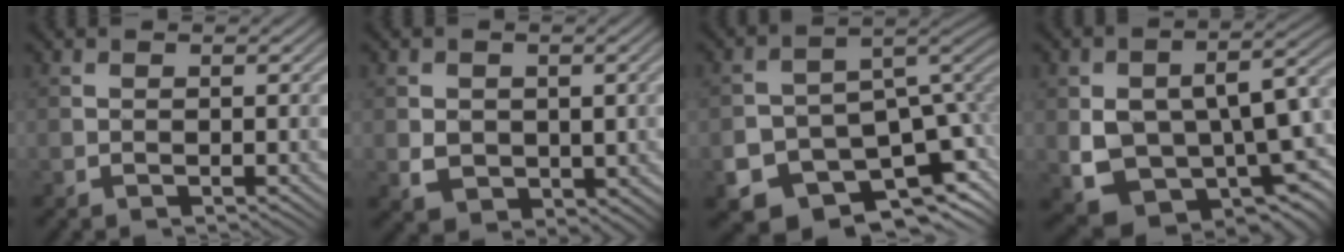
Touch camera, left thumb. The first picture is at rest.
{"total": 3.9, "force": [0.2, 3.3, 2.1], "torque": [-0.049, -0.012, 0.008]}
{"total": 16.1, "force": [-9.8, 10.4, 7.4], "torque": [-0.132, -0.032, -0.120]}
{"total": 14.6, "force": [-2.9, 9.1, 11.0], "torque": [-0.174, -0.017, -0.046]}